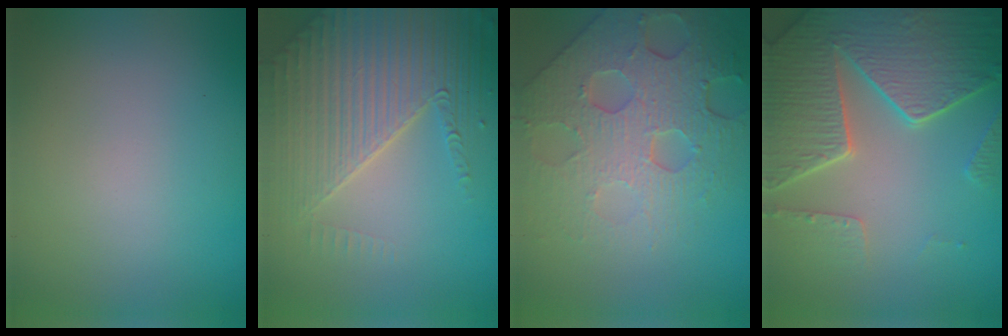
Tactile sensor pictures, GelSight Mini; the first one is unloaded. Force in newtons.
{"total": 6.3, "press": 5.0, "slide": 3.7}
{"total": 8.2, "press": 5.7, "slide": 5.9}
{"total": 8.2, "press": 6.1, "slide": 5.5}